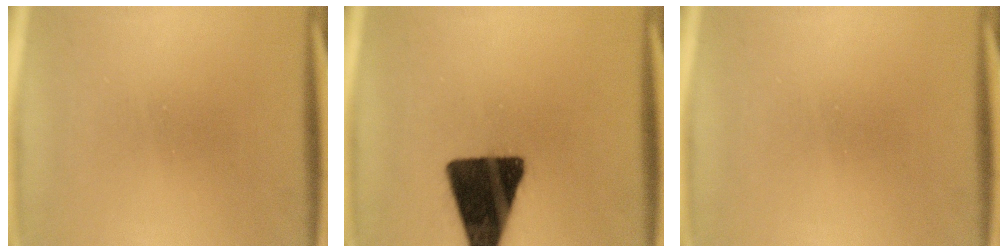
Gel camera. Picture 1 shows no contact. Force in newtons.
{"total": 16.3}
{"total": 0.0}